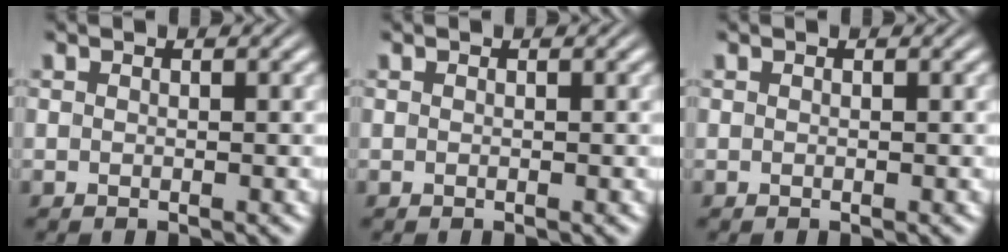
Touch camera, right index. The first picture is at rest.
{"total": 0.0}
{"total": 0.0}